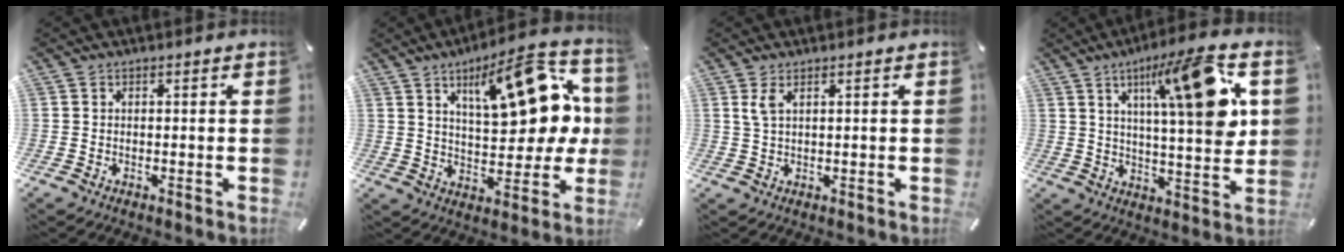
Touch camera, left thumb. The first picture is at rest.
{"total": 18.7, "force": [8.2, 8.3, 14.6], "torque": [-0.199, -0.037, 0.130]}
{"total": 2.6, "force": [1.3, 0.9, 2.1], "torque": [-0.046, 0.004, 0.021]}
{"total": 18.9, "force": [7.5, 4.7, 16.8], "torque": [-0.250, -0.024, 0.104]}